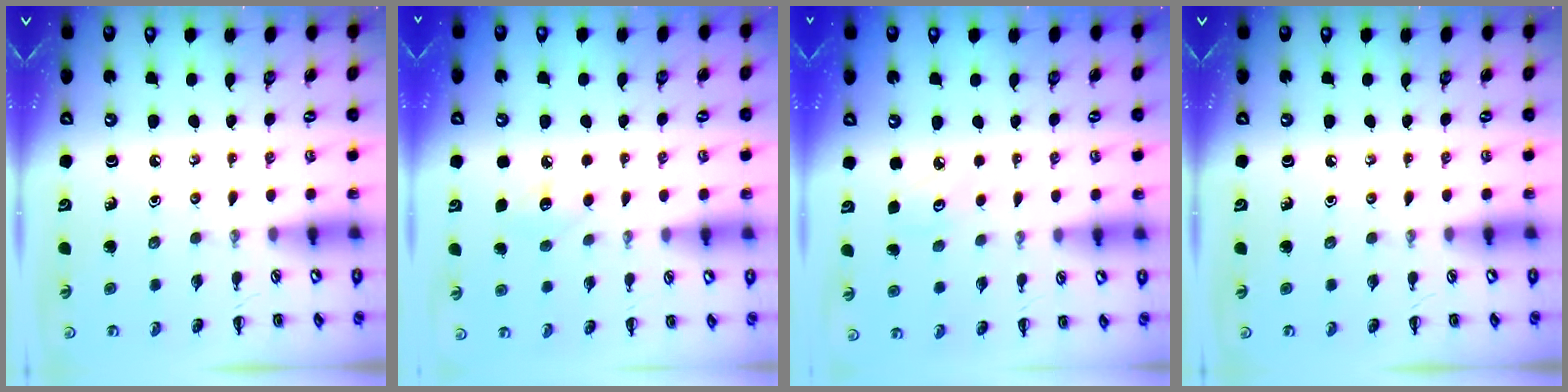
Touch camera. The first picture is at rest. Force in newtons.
{"total": 6.8, "press": 6.7, "slide": 1.6}
{"total": 2.7, "press": 2.6, "slide": 0.7}
{"total": 0.0}